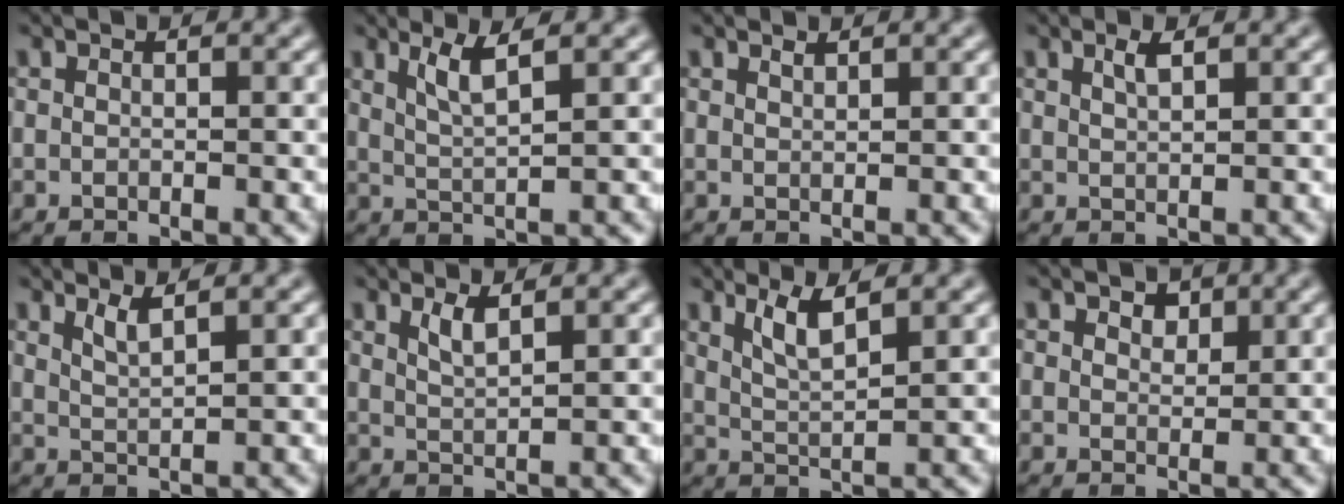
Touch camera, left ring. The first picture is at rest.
{"total": 2.7, "force": [1.5, 0.5, 2.2], "torque": [-0.039, -0.003, 0.032]}
{"total": 0.7, "force": [0.6, 0.1, 0.2], "torque": [-0.001, -0.001, 0.013]}
{"total": 1.4, "force": [0.9, 0.3, 1.1], "torque": [-0.019, 0.003, 0.015]}
{"total": 1.8, "force": [1.2, 0.4, 1.2], "torque": [-0.019, -0.002, 0.023]}
{"total": 1.8, "force": [1.1, 0.5, 1.3], "torque": [-0.024, -0.002, 0.020]}
{"total": 2.9, "force": [1.8, 0.6, 2.2], "torque": [-0.041, -0.005, 0.038]}
{"total": 1.6, "force": [1.1, 0.9, 0.6], "torque": [-0.007, -0.003, 0.017]}